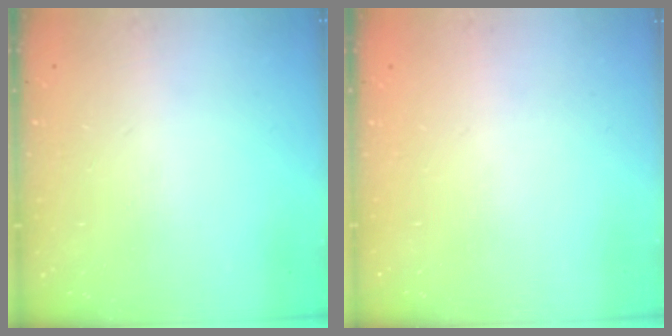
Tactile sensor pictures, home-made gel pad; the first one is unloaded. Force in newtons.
{"total": 0.0}